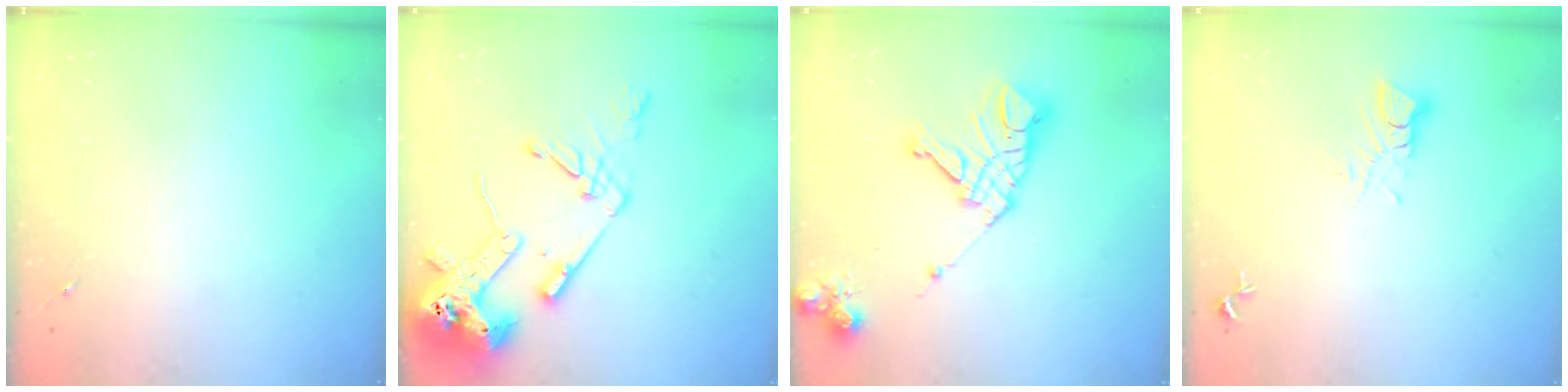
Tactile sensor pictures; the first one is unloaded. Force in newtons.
{"total": 17.2, "press": 17.1, "slide": 2.2}
{"total": 16.3, "press": 16.2, "slide": 1.8}
{"total": 3.6, "press": 3.6, "slide": 0.2}